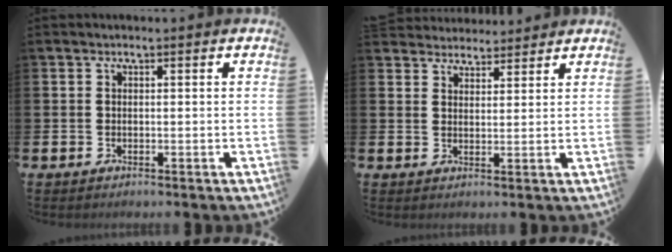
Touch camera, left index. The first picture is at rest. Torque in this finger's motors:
{"motor_torque": [1.22, -0.92, 0.18, 0.07]}